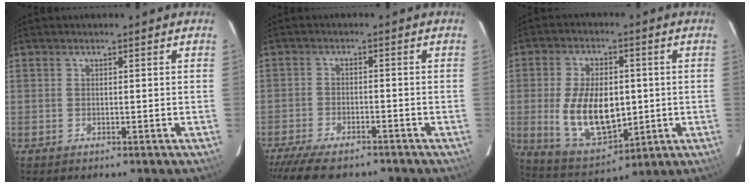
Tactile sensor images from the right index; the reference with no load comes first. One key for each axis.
{"total": 10.4, "fx": -8.8, "fy": 3.1, "fz": 4.6, "tx": -0.114, "ty": -0.029, "tz": -0.148}
{"total": 15.0, "fx": -0.8, "fy": 8.6, "fz": 12.2, "tx": -0.243, "ty": -0.010, "tz": 0.006}